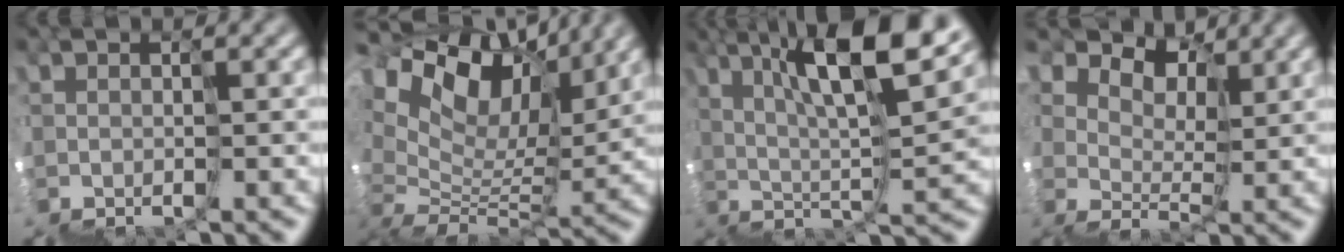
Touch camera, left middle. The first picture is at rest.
{"total": 9.5, "force": [7.3, 4.4, 4.2], "torque": [-0.087, 0.046, 0.128]}
{"total": 9.7, "force": [6.0, 1.7, 7.5], "torque": [-0.114, 0.033, 0.097]}
{"total": 4.5, "force": [4.3, 0.3, -1.4], "torque": [0.030, 0.017, 0.073]}